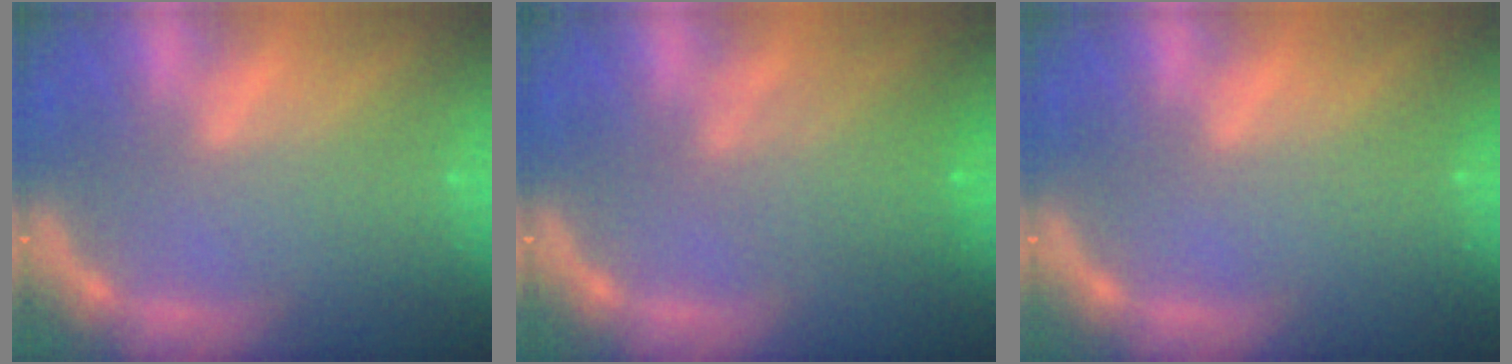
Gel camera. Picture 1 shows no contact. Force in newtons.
{"total": 4.0}
{"total": 0.0}